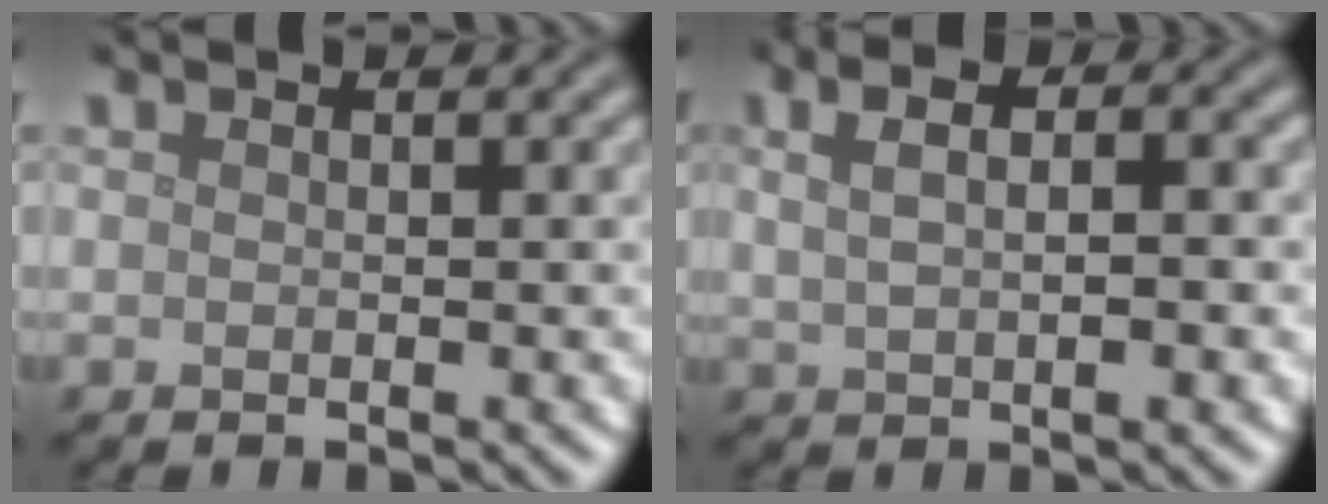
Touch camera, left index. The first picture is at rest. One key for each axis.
{"total": 6.7, "fx": 2.1, "fy": 3.4, "fz": 5.4, "tx": -0.057, "ty": 0.035, "tz": 0.011}